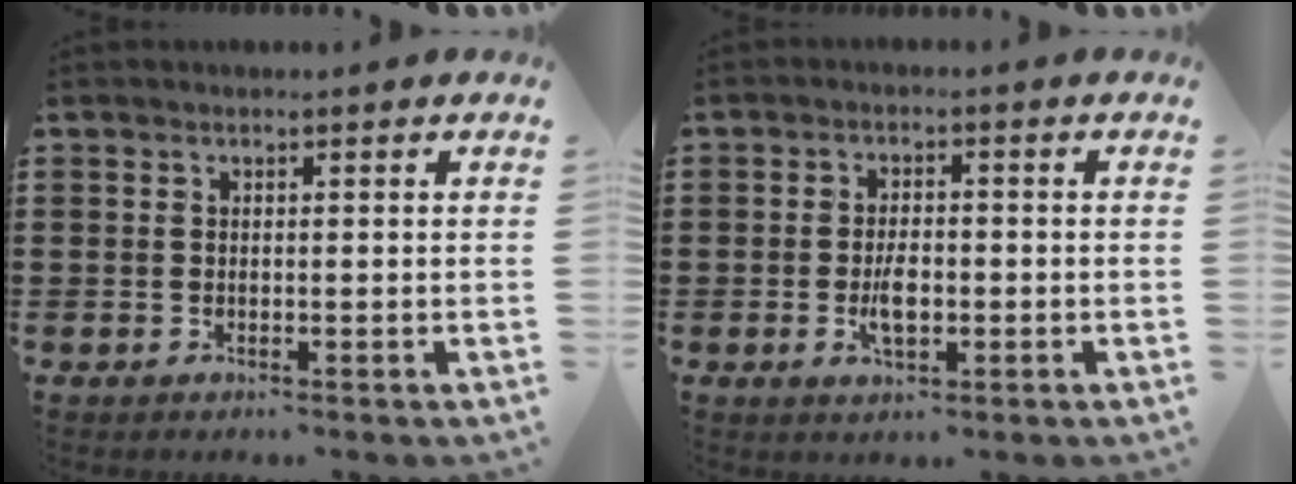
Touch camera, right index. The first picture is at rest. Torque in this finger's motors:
{"motor_torque": [1.86, 0.28, 0.61, 0.15]}